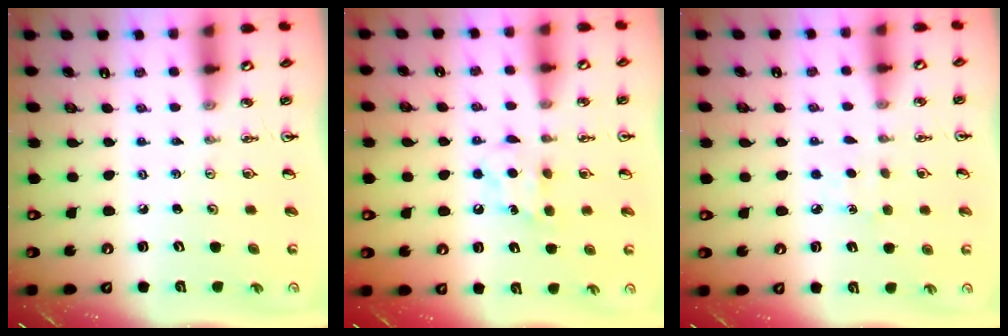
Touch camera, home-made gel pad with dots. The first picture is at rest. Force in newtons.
{"total": 6.5, "press": 6.3, "slide": 1.4}
{"total": 3.9, "press": 3.8, "slide": 0.5}